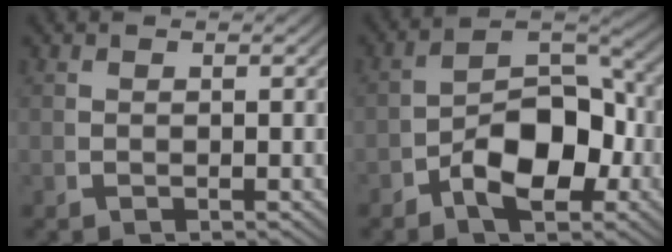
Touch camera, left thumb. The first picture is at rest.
{"total": 8.6, "force": [-2.0, 4.9, 6.8], "torque": [-0.106, -0.015, -0.032]}